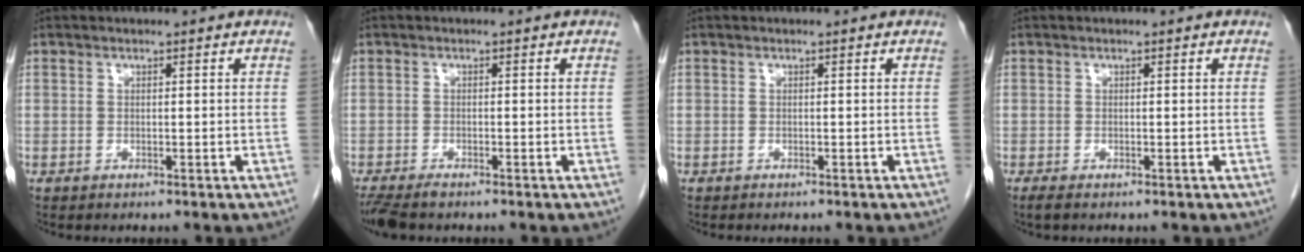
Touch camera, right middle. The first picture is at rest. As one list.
[{"total": 3.9, "force": [-3.2, 0.8, 2.0], "torque": [-0.040, -0.011, -0.054]}, {"total": 0.9, "force": [-0.8, 0.1, 0.4], "torque": [-0.013, -0.005, -0.010]}, {"total": 1.0, "force": [-0.8, 0.2, 0.6], "torque": [-0.013, -0.003, -0.013]}]